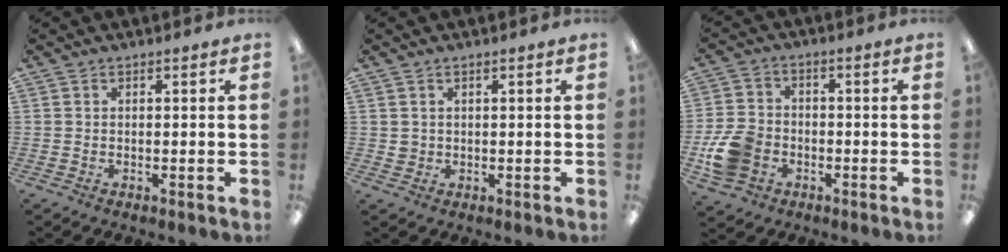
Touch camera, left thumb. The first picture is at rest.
{"total": 1.3, "force": [0.6, 1.1, 0.2], "torque": [-0.007, 0.004, 0.010]}
{"total": 10.0, "force": [-3.4, 7.7, 5.4], "torque": [-0.114, 0.019, -0.060]}